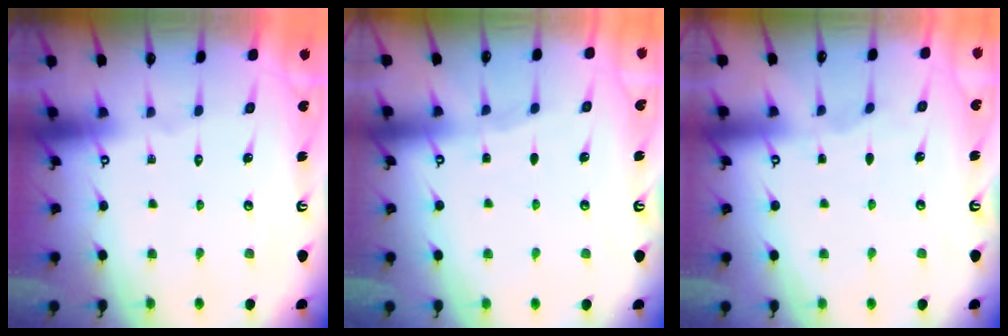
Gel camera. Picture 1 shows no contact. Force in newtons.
{"total": 3.3, "press": 3.3, "slide": 0.5}
{"total": 2.4, "press": 2.4, "slide": 0.3}